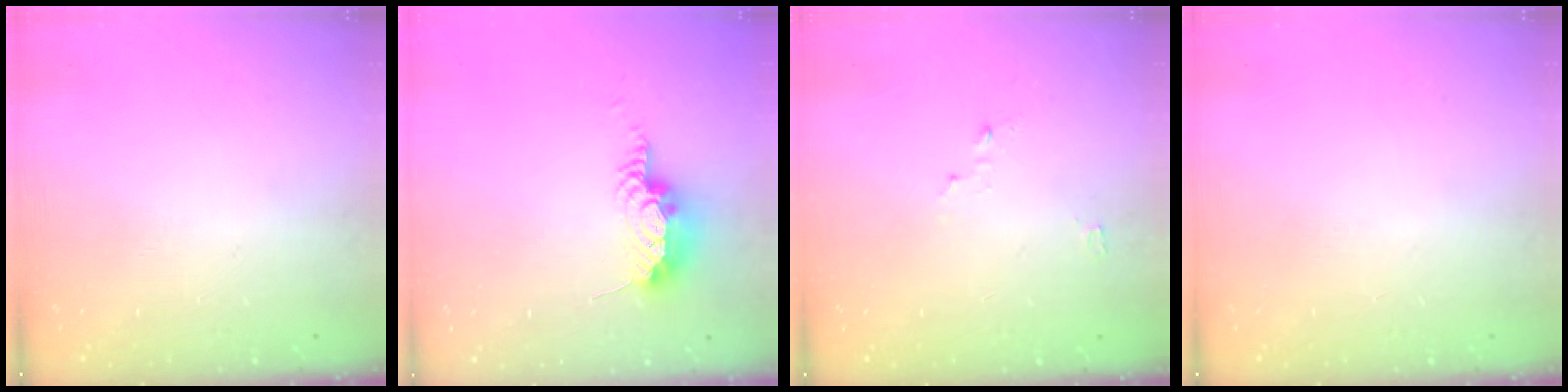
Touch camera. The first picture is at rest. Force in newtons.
{"total": 12.1, "press": 9.4, "slide": 7.5}
{"total": 2.7, "press": 2.6, "slide": 0.3}
{"total": 0.0}